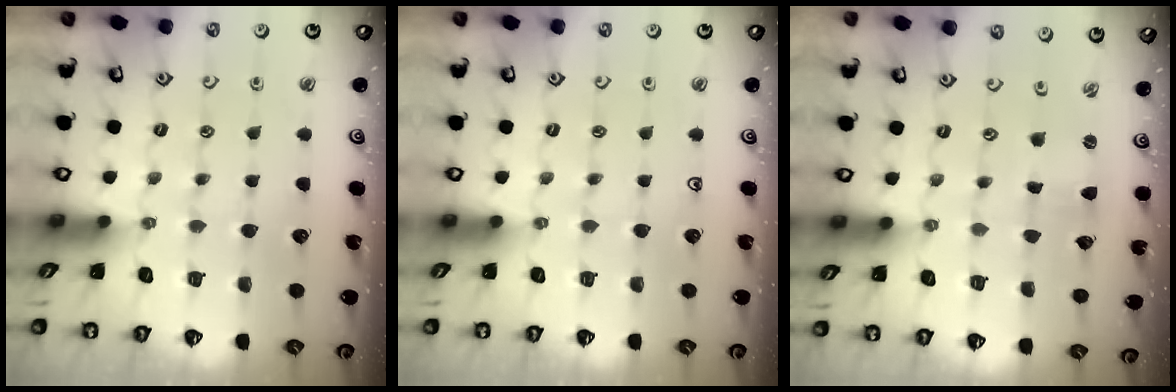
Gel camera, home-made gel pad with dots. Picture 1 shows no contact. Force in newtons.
{"total": 0.0}
{"total": 0.0}